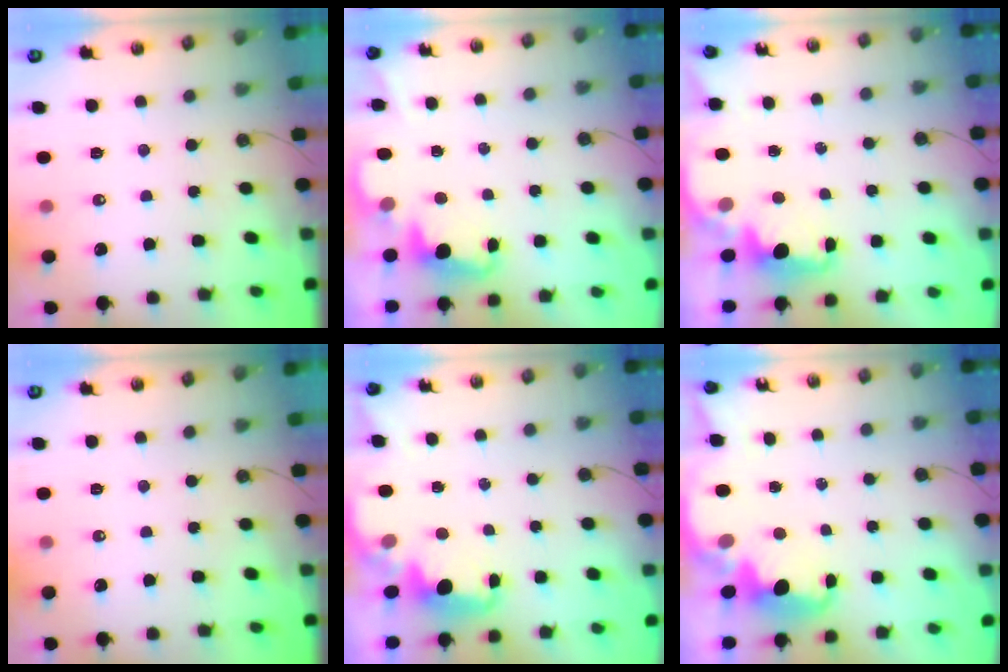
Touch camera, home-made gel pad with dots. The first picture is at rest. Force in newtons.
{"total": 2.5, "press": 2.4, "slide": 0.5}
{"total": 2.2, "press": 2.1, "slide": 0.8}
{"total": 0.0}
{"total": 2.1, "press": 2.0, "slide": 0.7}
{"total": 5.6, "press": 5.6, "slide": 0.5}